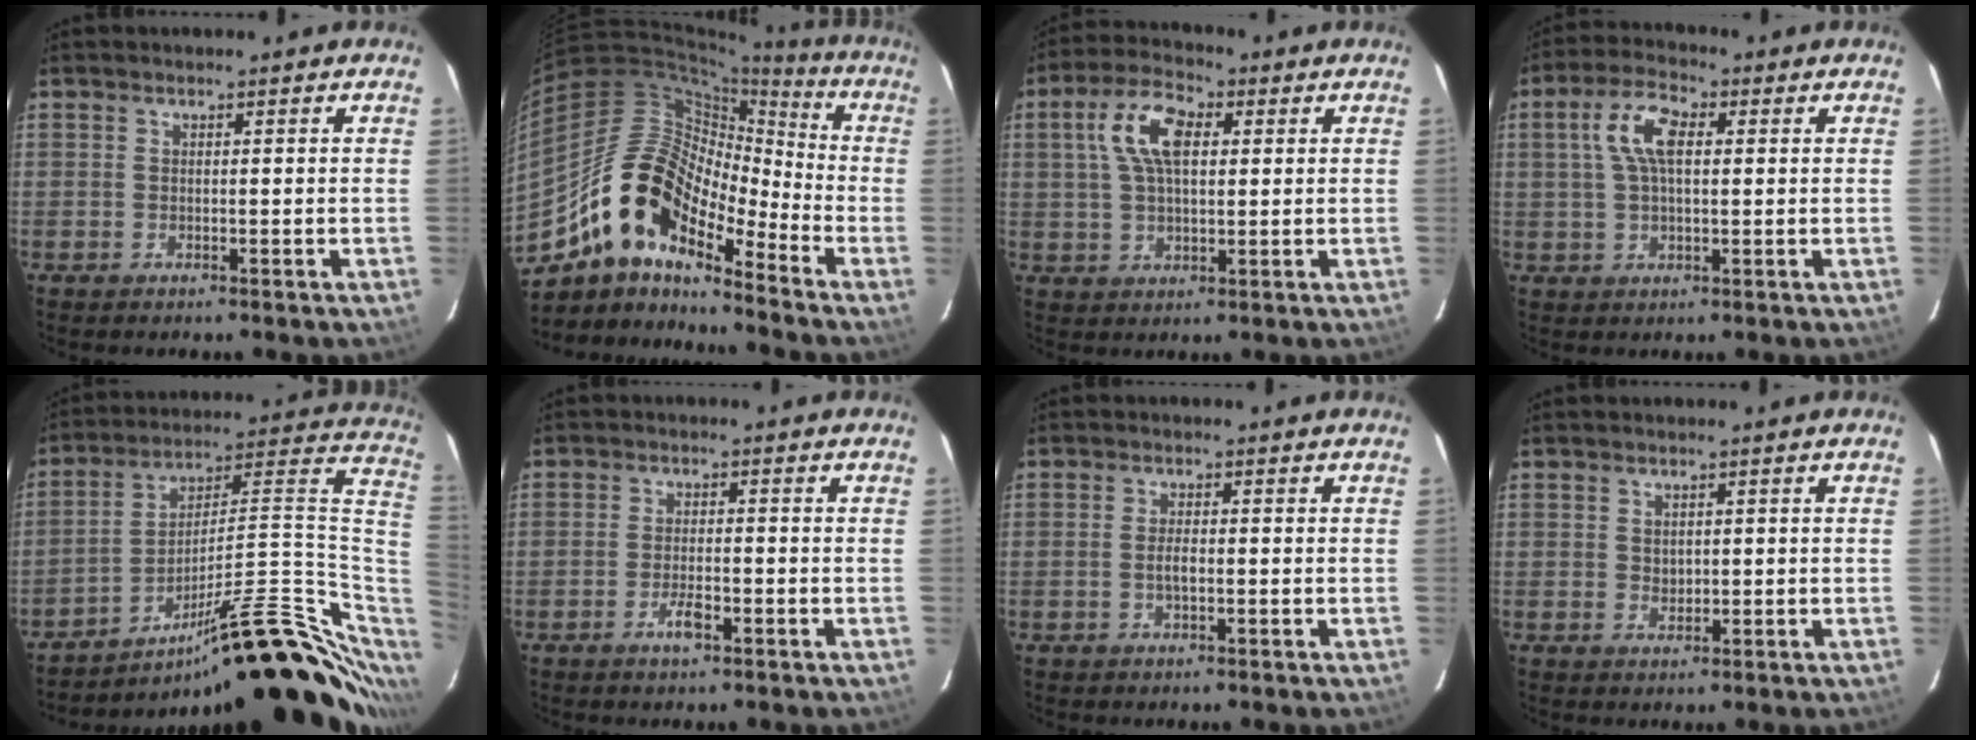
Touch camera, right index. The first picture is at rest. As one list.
[{"total": 16.3, "force": [-11.7, 6.3, 9.4], "torque": [-0.158, 0.002, -0.234]}, {"total": 9.8, "force": [2.6, 4.9, 8.0], "torque": [-0.157, 0.025, 0.046]}, {"total": 7.8, "force": [1.7, 3.6, 6.7], "torque": [-0.132, 0.020, 0.032]}, {"total": 27.8, "force": [-12.0, 8.3, 23.6], "torque": [-0.309, 0.032, -0.176]}, {"total": 3.3, "force": [-1.9, 1.1, 2.5], "torque": [-0.052, -0.002, -0.035]}, {"total": 1.8, "force": [-0.5, 0.6, 1.6], "torque": [-0.033, -0.001, -0.008]}, {"total": 1.5, "force": [0.4, 1.3, 0.5], "torque": [-0.004, 0.001, 0.010]}]